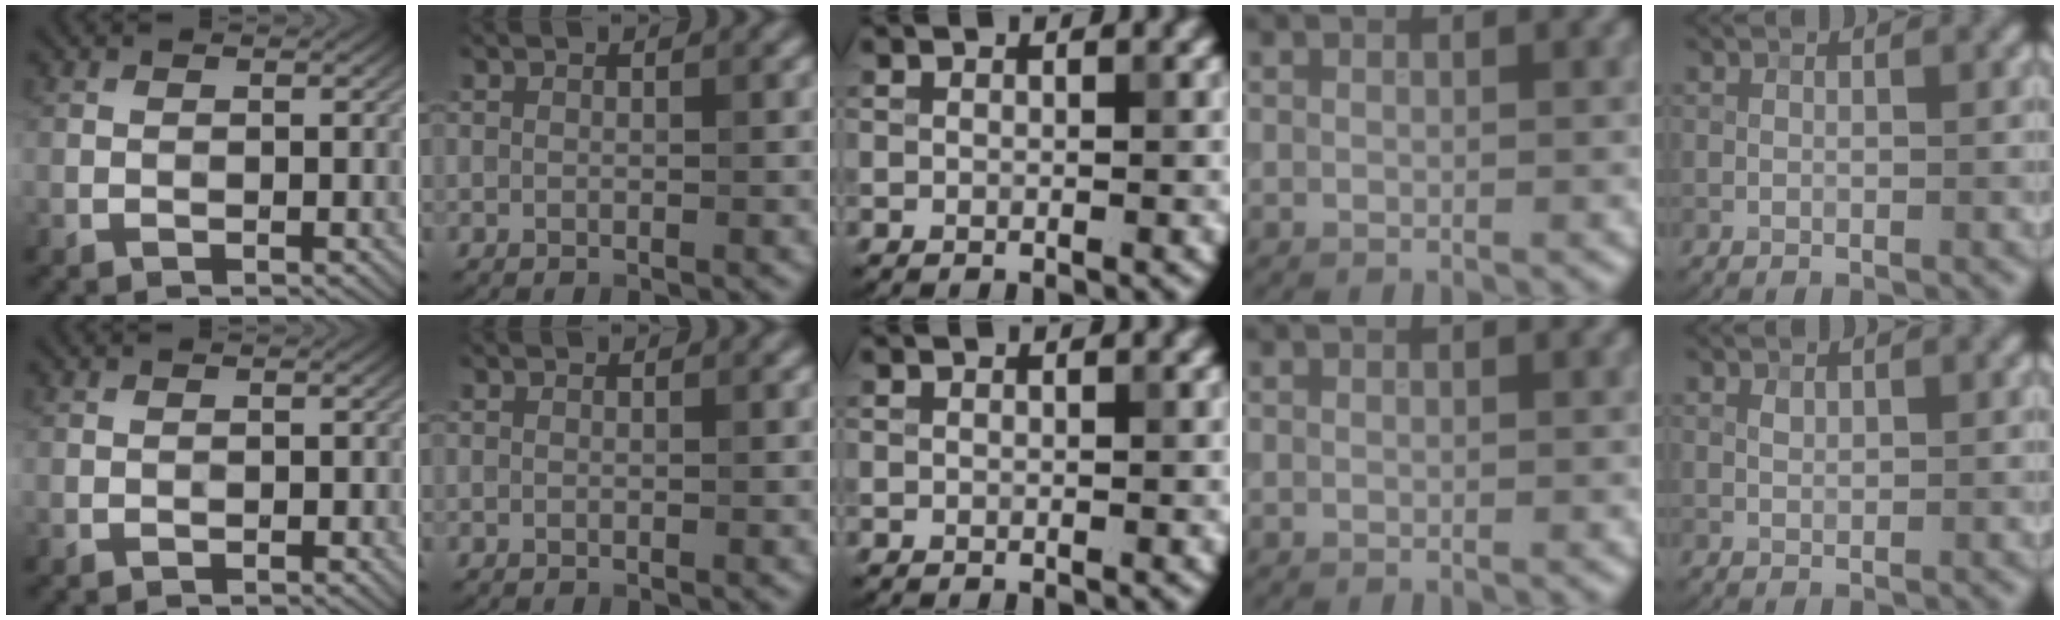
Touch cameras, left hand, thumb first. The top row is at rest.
{"thumb": {"total": 0.6, "force": [-0.5, 0.2, 0.3], "torque": [-0.002, 0.001, -0.007]}, "little": {"total": 0.5, "force": [0.3, 0.3, 0.3], "torque": [-0.007, 0.001, 0.008]}}